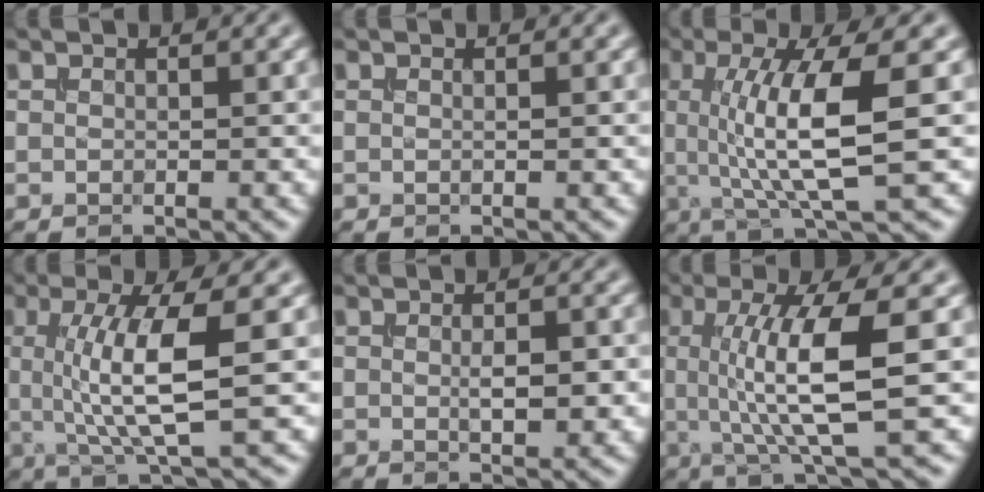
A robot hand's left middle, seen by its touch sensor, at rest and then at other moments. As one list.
[{"total": 0.0}, {"total": 7.6, "force": [0.5, 1.6, 7.4], "torque": [-0.124, -0.003, 0.011]}, {"total": 6.7, "force": [0.4, 1.3, 6.6], "torque": [-0.120, -0.002, 0.009]}, {"total": 2.5, "force": [-0.2, 0.9, 2.4], "torque": [-0.044, -0.004, -0.001]}, {"total": 7.7, "force": [0.5, 1.6, 7.6], "torque": [-0.126, -0.004, 0.009]}]